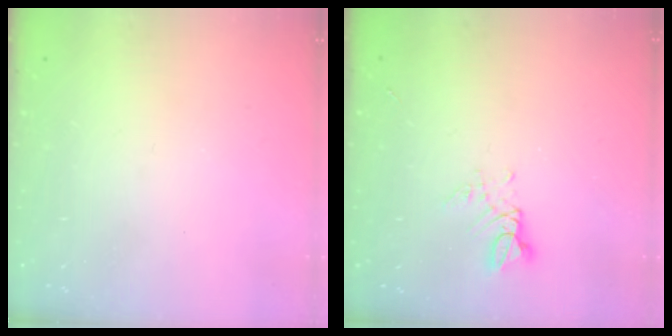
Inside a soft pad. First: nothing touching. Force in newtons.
{"total": 3.6, "press": 3.6, "slide": 0.1}